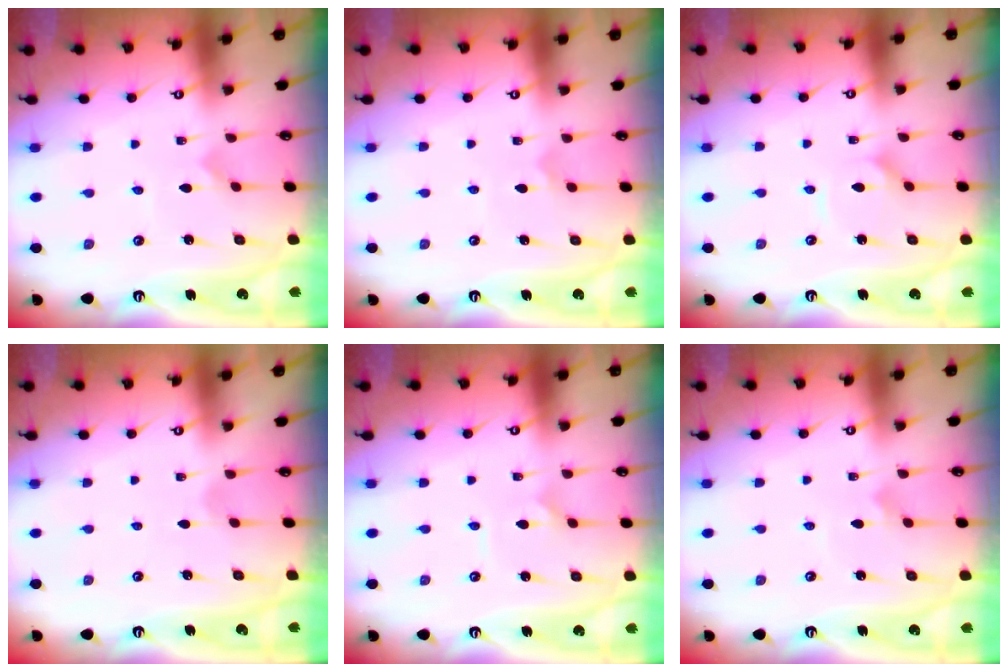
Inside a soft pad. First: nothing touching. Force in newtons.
{"total": 2.8, "press": 2.8, "slide": 0.4}
{"total": 2.5, "press": 2.5, "slide": 0.2}
{"total": 0.9, "press": 0.9, "slide": 0.2}
{"total": 1.4, "press": 1.4, "slide": 0.0}
{"total": 1.5, "press": 1.5, "slide": 0.1}